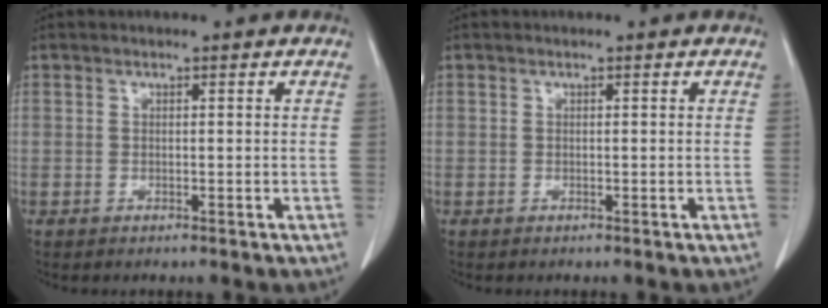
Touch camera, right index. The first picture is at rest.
{"total": 0.0}